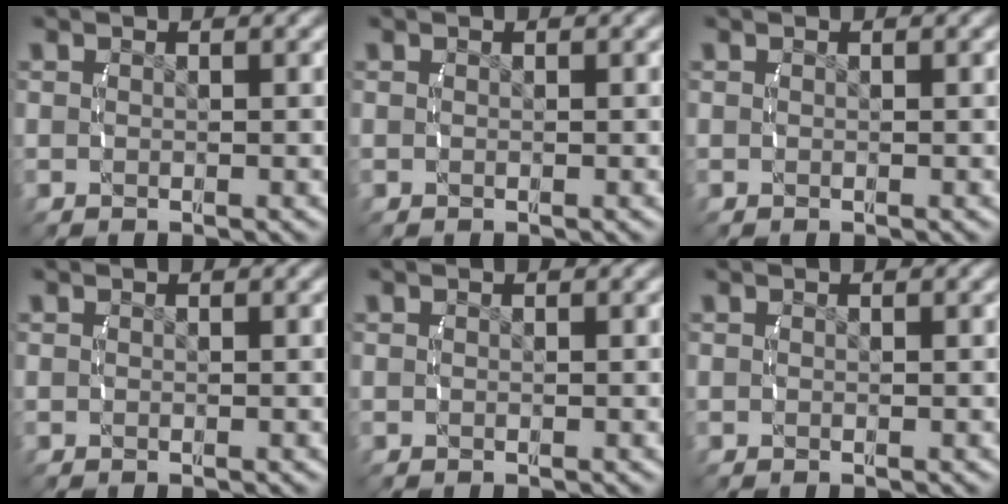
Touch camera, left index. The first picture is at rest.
{"total": 0.0}
{"total": 0.0}
{"total": 0.0}
{"total": 0.0}
{"total": 0.0}